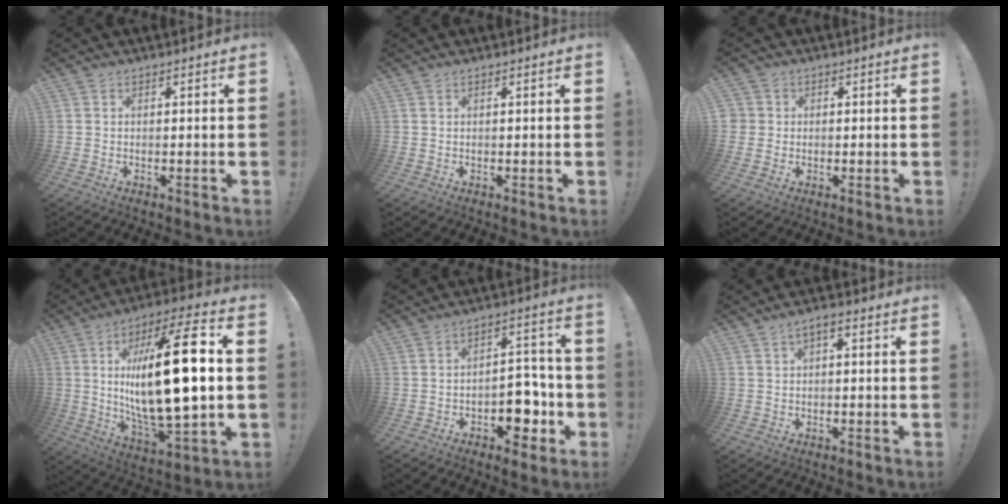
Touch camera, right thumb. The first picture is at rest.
{"total": 0.0}
{"total": 2.4, "force": [0.1, 2.4, 0.5], "torque": [-0.003, 0.002, 0.002]}
{"total": 27.1, "force": [2.0, 8.6, 25.6], "torque": [-0.456, -0.013, 0.021]}
{"total": 10.1, "force": [-4.1, 6.7, 6.3], "torque": [-0.052, 0.026, -0.064]}
{"total": 2.2, "force": [0.4, 0.8, 2.0], "torque": [-0.035, 0.004, 0.008]}